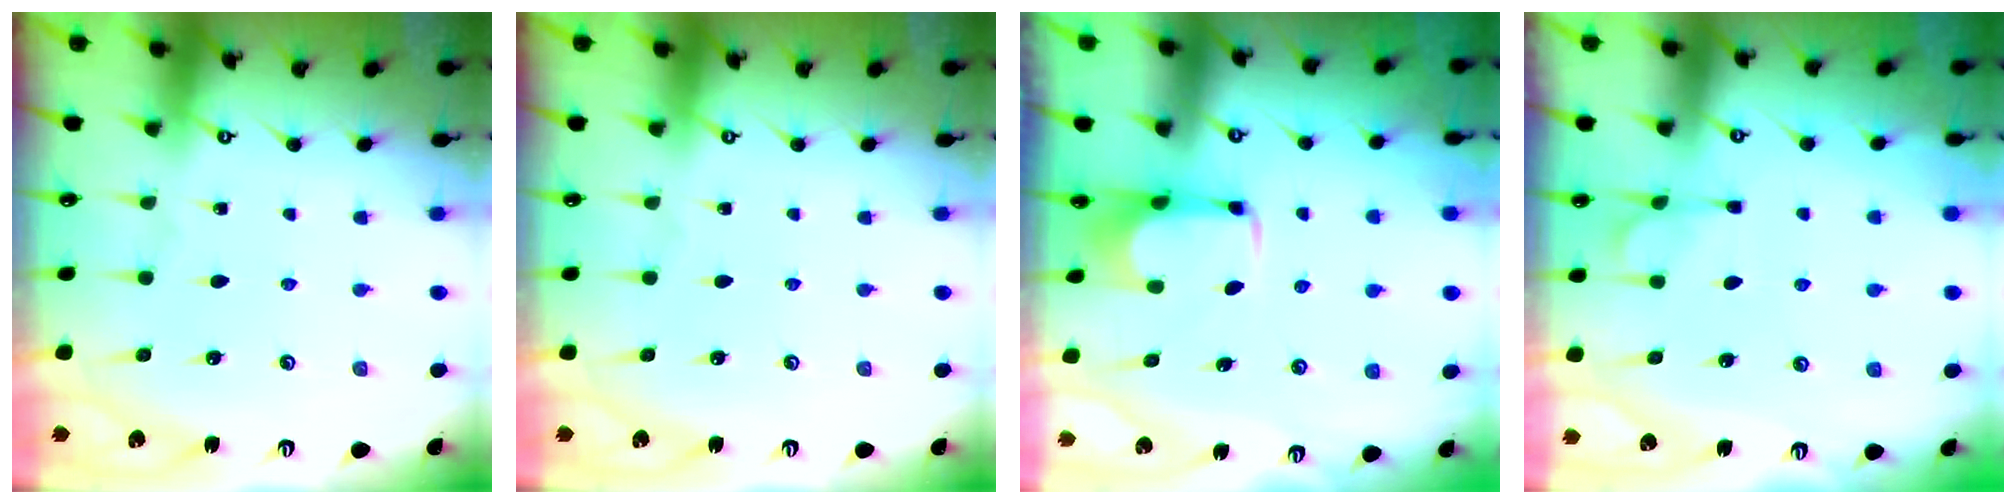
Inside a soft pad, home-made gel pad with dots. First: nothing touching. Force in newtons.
{"total": 0.0}
{"total": 2.2, "press": 2.1, "slide": 0.4}
{"total": 3.0, "press": 2.6, "slide": 1.5}